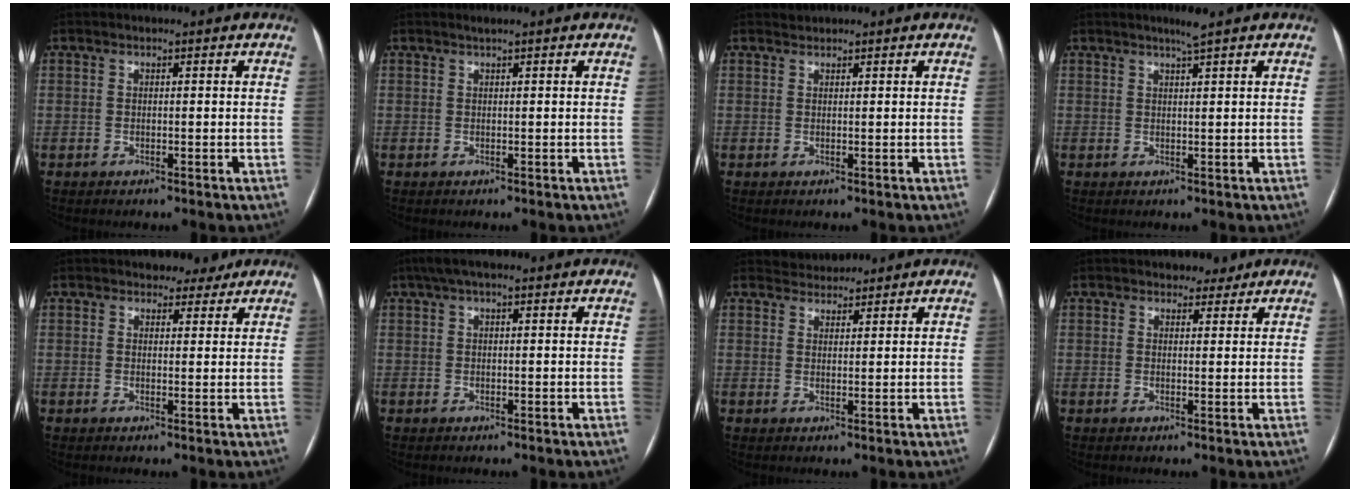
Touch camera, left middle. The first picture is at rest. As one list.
[{"total": 0.5, "force": [0.4, -0.1, 0.3], "torque": [-0.012, 0.003, 0.014]}, {"total": 0.6, "force": [0.5, 0.0, -0.2], "torque": [-0.003, 0.005, 0.011]}, {"total": 1.6, "force": [1.2, -0.6, 0.9], "torque": [-0.021, -0.006, 0.026]}, {"total": 3.1, "force": [2.5, 1.7, 0.7], "torque": [-0.004, 0.003, 0.031]}, {"total": 4.4, "force": [2.8, 1.2, 3.1], "torque": [-0.060, 0.039, 0.046]}, {"total": 2.5, "force": [2.3, 0.6, -0.4], "torque": [0.003, 0.015, 0.043]}, {"total": 2.4, "force": [1.9, 1.4, 0.5], "torque": [-0.002, 0.002, 0.023]}]